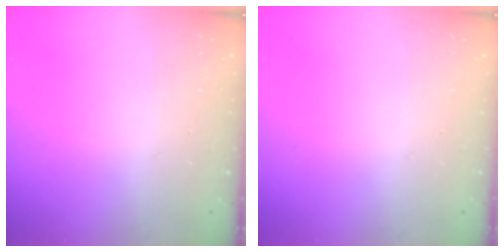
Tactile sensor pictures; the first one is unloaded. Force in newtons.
{"total": 0.0}